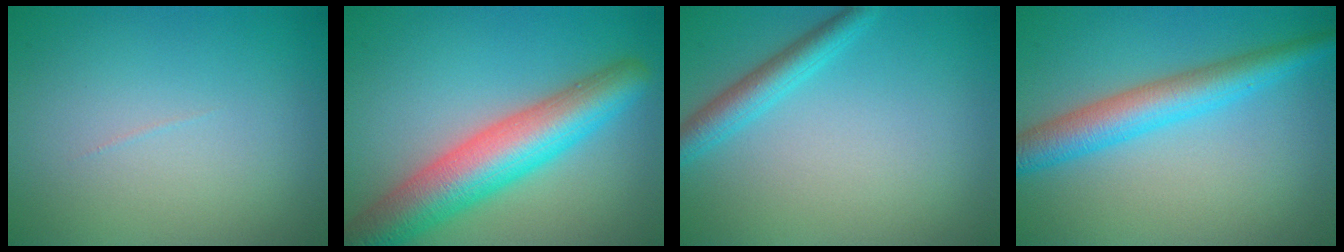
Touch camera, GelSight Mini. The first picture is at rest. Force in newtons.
{"total": 8.3, "press": 8.3, "slide": 0.4}
{"total": 3.0, "press": 2.9, "slide": 0.2}
{"total": 5.2, "press": 5.2, "slide": 0.1}